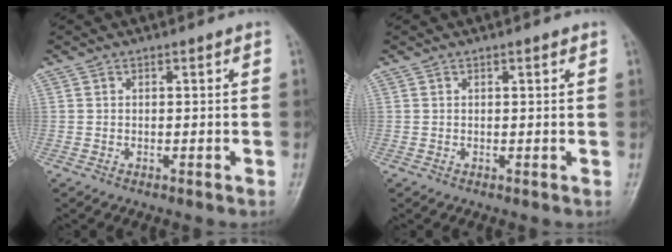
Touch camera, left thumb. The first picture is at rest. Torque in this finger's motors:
{"motor_torque": [-0.20, -0.10, -0.30, -0.25, 0.01]}